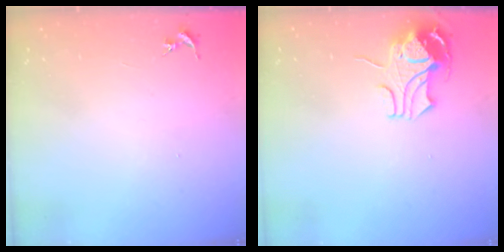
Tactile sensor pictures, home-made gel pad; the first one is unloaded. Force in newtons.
{"total": 10.1, "press": 10.1, "slide": 0.8}